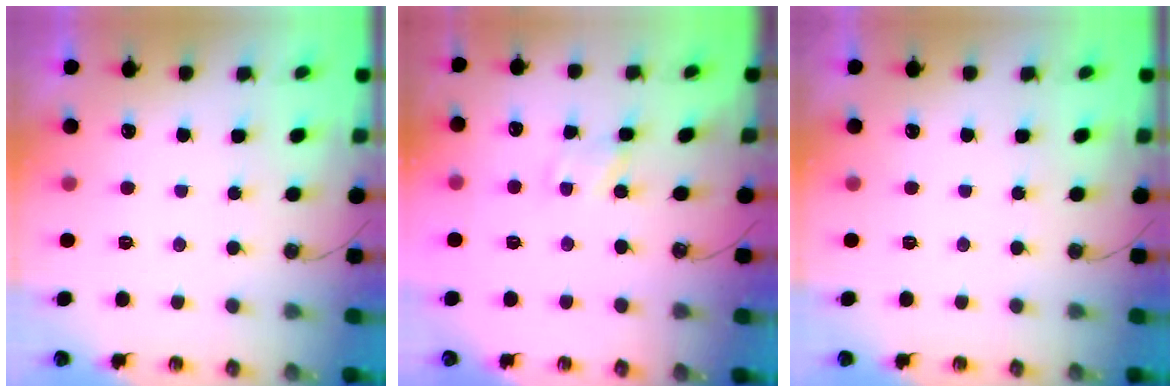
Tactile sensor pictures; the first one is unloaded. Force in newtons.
{"total": 1.5, "press": 1.4, "slide": 0.2}
{"total": 0.0}